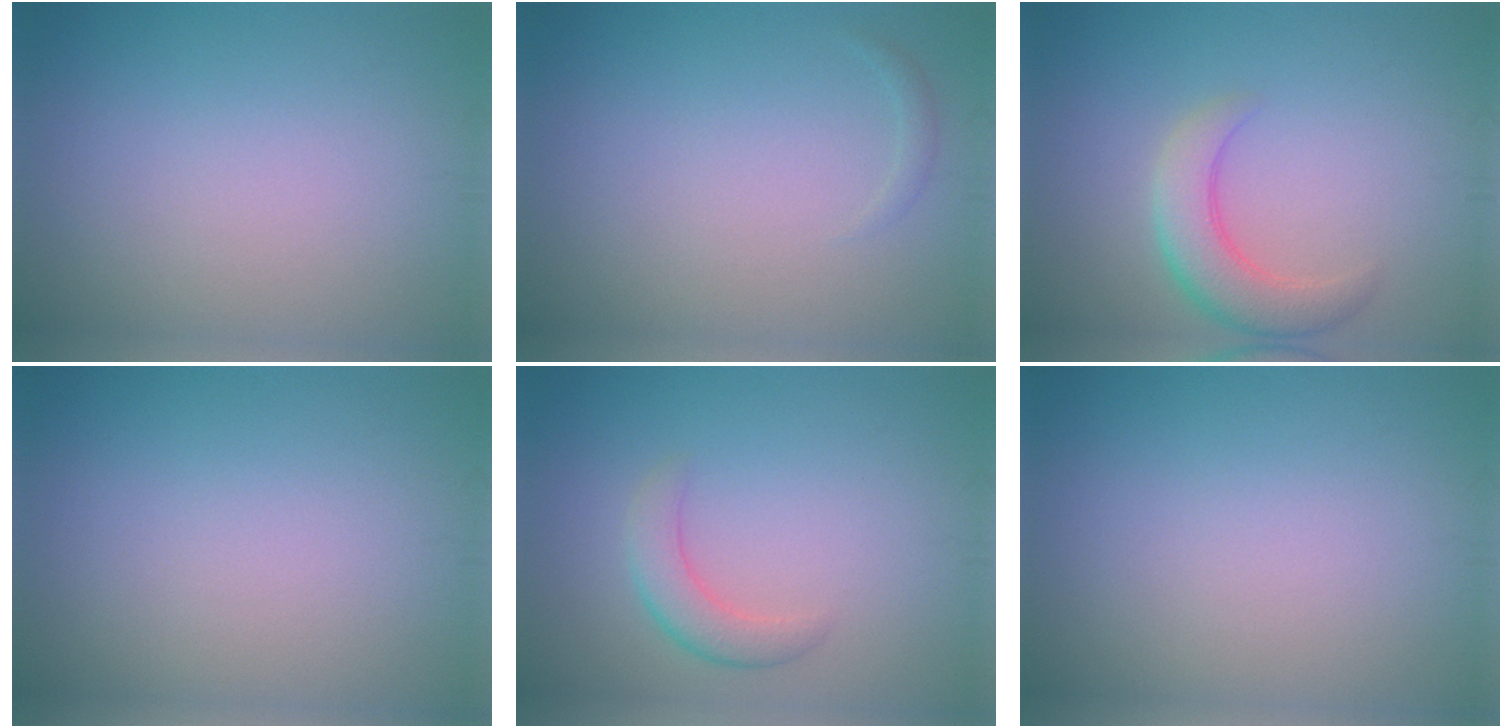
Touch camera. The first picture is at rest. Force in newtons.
{"total": 0.5, "press": 0.5, "slide": 0.0}
{"total": 4.1, "press": 4.1, "slide": 0.3}
{"total": 0.0}
{"total": 2.5, "press": 2.5, "slide": 0.0}
{"total": 0.0}